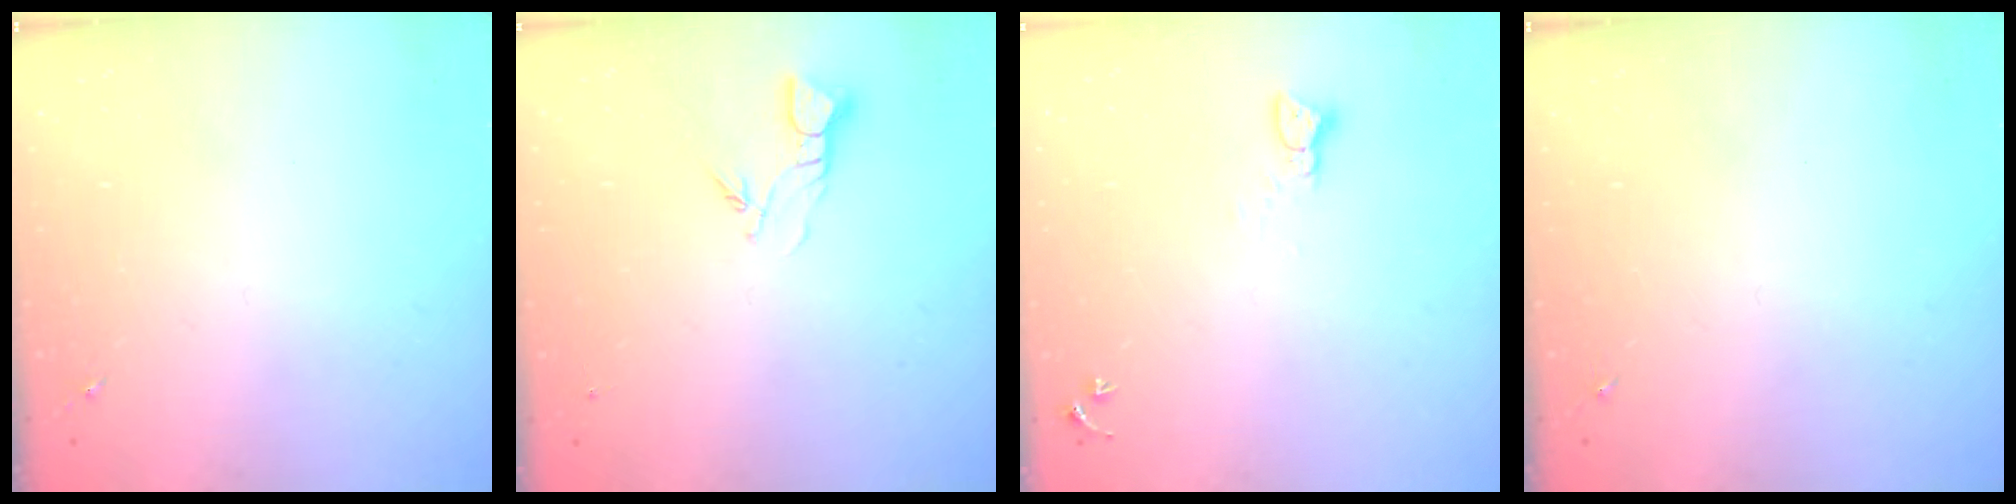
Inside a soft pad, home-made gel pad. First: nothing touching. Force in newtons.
{"total": 3.4, "press": 3.4, "slide": 0.2}
{"total": 2.3, "press": 2.3, "slide": 0.3}
{"total": 0.0}